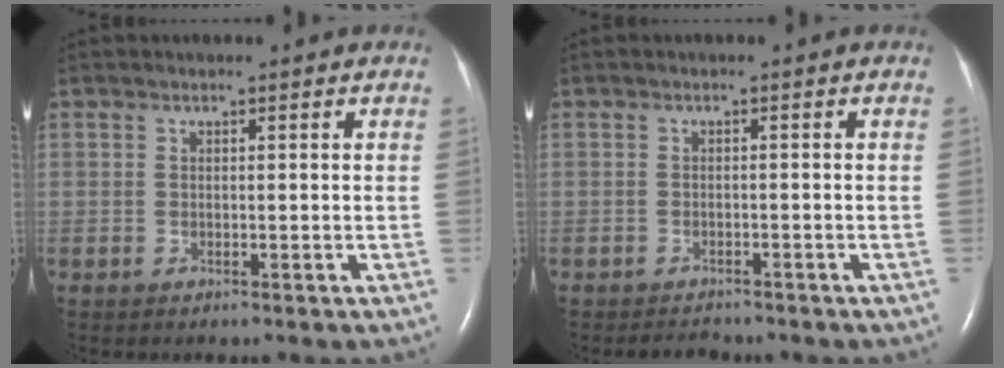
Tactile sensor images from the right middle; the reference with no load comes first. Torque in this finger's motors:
{"motor_torque": [0.17, -0.17, -0.04, 0.00]}